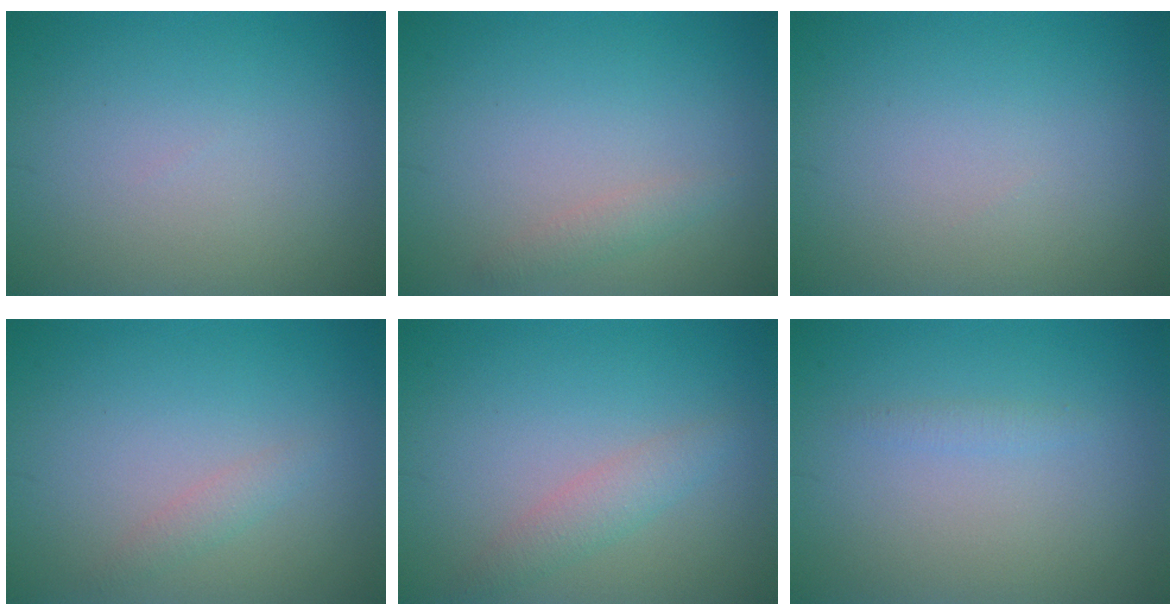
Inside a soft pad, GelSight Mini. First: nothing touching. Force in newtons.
{"total": 1.1, "press": 1.1, "slide": 0.1}
{"total": 0.0}
{"total": 1.2, "press": 1.2, "slide": 0.0}
{"total": 2.0, "press": 2.0, "slide": 0.1}
{"total": 0.7, "press": 0.7, "slide": 0.1}